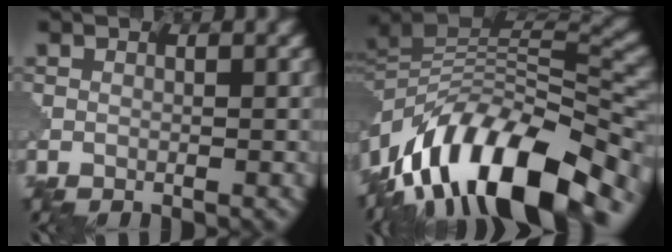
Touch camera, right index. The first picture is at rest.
{"total": 13.5, "force": [-7.7, 5.8, 9.5], "torque": [-0.166, 0.024, -0.133]}